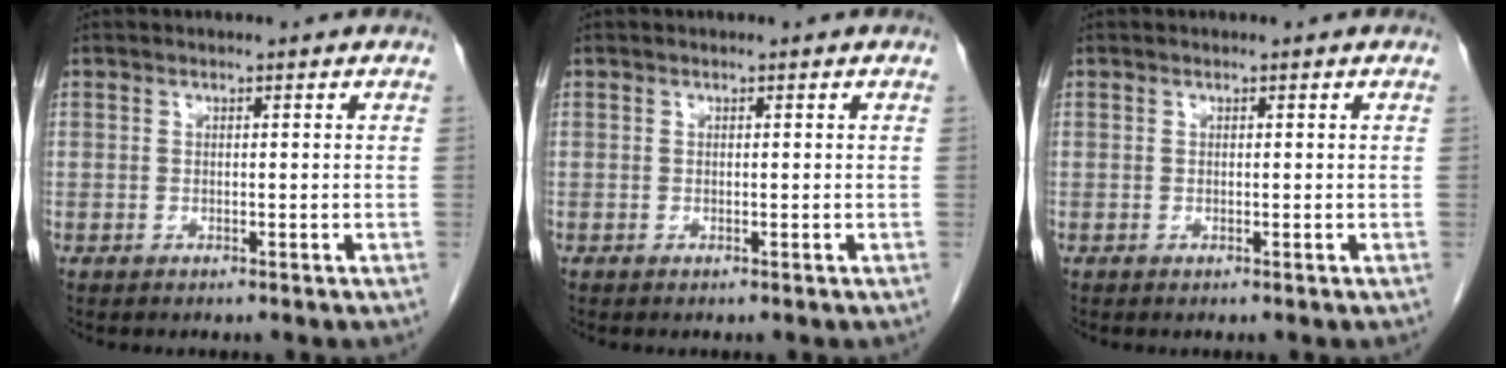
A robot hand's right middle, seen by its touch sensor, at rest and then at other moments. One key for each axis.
{"total": 0.0}
{"total": 0.0}